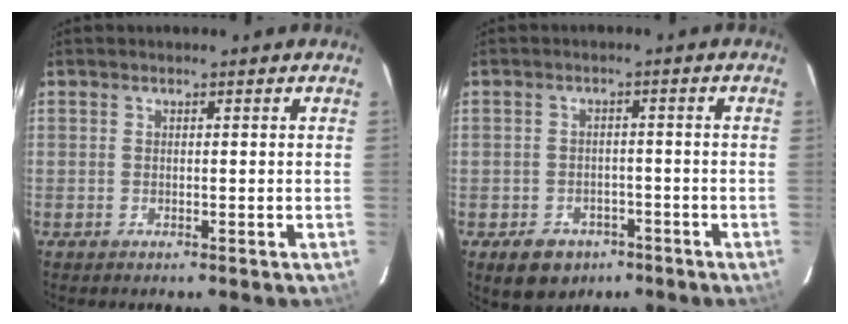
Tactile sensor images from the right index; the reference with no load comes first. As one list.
[{"total": 7.4, "force": [-4.2, 5.5, 2.4], "torque": [-0.058, 0.012, -0.046]}]